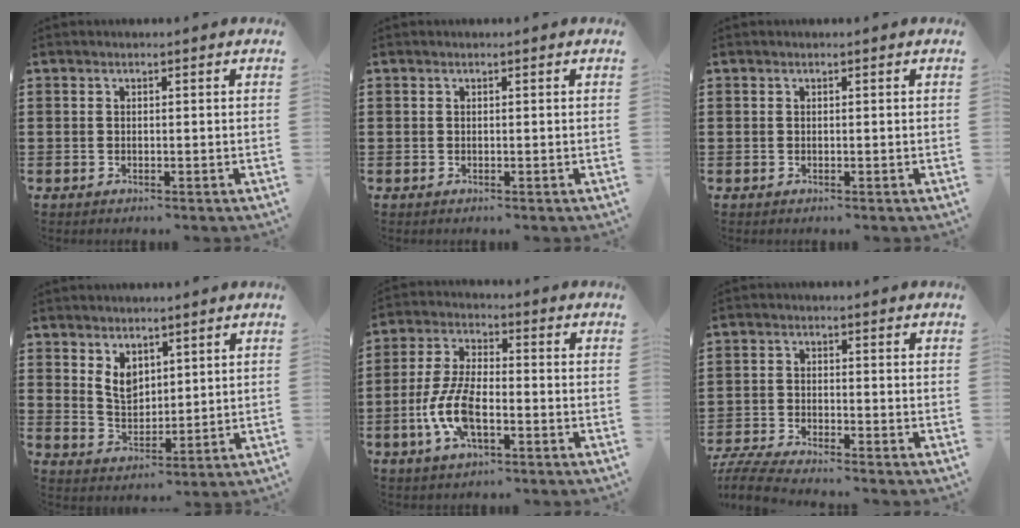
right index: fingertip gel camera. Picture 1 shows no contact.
{"total": 0.0}
{"total": 0.0}
{"total": 4.6, "force": [2.6, 3.0, 2.4], "torque": [-0.058, 0.005, 0.049]}
{"total": 9.0, "force": [-2.7, 4.0, 7.5], "torque": [-0.182, -0.010, -0.058]}
{"total": 4.6, "force": [-4.4, -0.1, 1.2], "torque": [-0.041, -0.012, -0.093]}